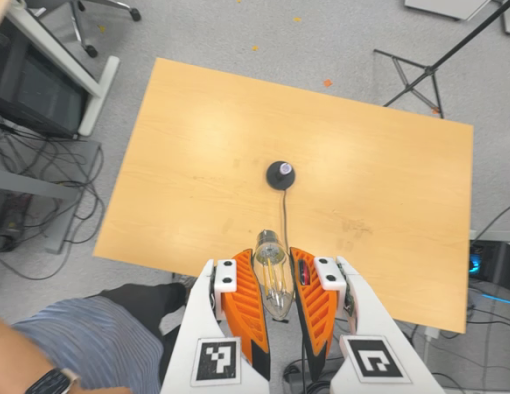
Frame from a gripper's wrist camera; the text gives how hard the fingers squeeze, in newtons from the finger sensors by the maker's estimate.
{"total": 21.2, "left": 24.3, "right": 18.1}